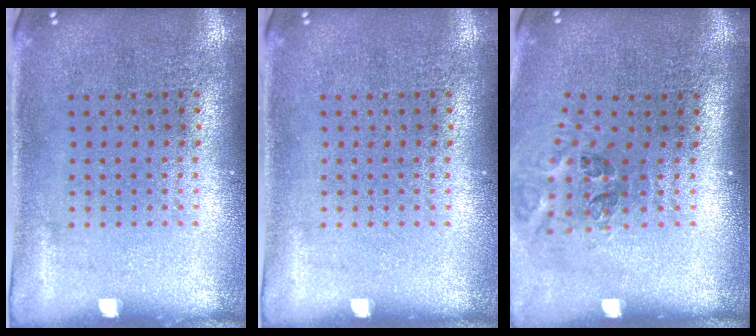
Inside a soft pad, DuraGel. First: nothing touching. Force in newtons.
{"total": 0.0}
{"total": 1.2, "press": 0.9, "slide": 0.7}